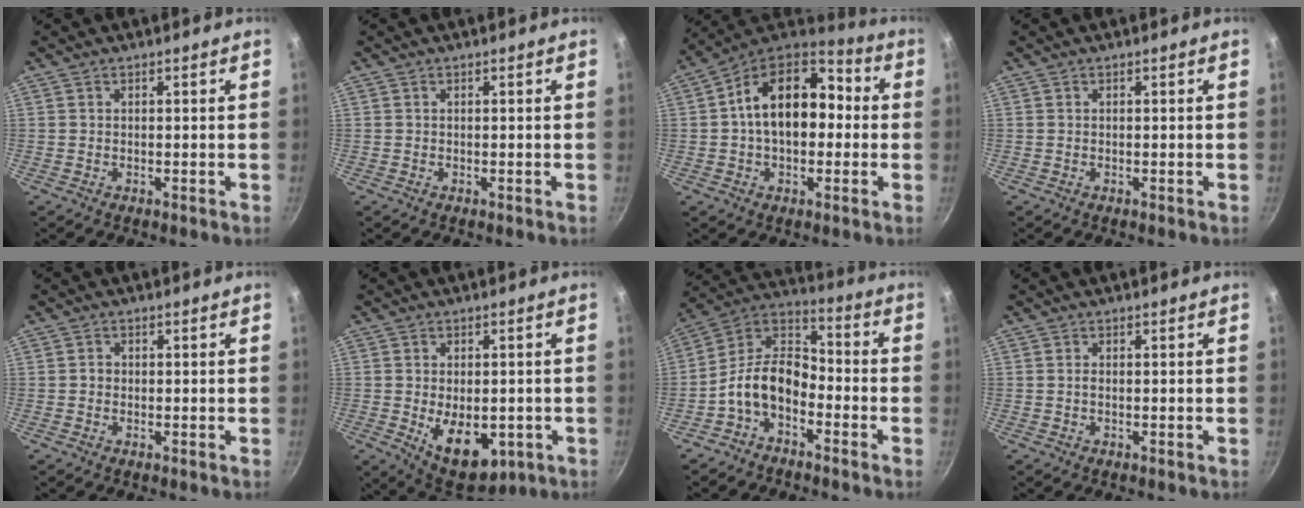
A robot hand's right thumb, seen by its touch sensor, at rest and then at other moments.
{"total": 0.0}
{"total": 18.0, "force": [0.8, 12.0, 13.4], "torque": [-0.184, 0.044, -0.004]}
{"total": 0.0}
{"total": 1.0, "force": [-0.2, 0.9, 0.4], "torque": [-0.004, 0.004, -0.005]}
{"total": 11.8, "force": [-2.6, 7.1, 9.1], "torque": [-0.098, -0.009, -0.020]}
{"total": 11.9, "force": [-4.7, 7.4, 8.0], "torque": [-0.134, 0.068, -0.114]}
{"total": 0.6, "force": [0.0, 0.2, 0.5], "torque": [-0.009, 0.002, -0.002]}